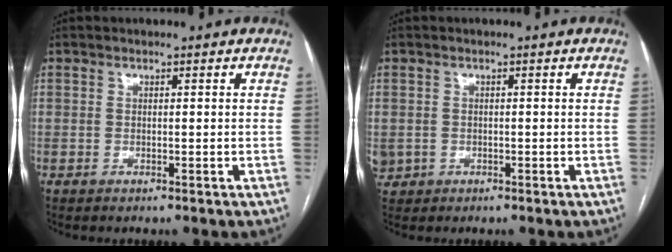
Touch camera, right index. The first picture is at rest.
{"total": 2.6, "force": [-0.6, 2.5, 0.6], "torque": [-0.010, 0.004, -0.001]}